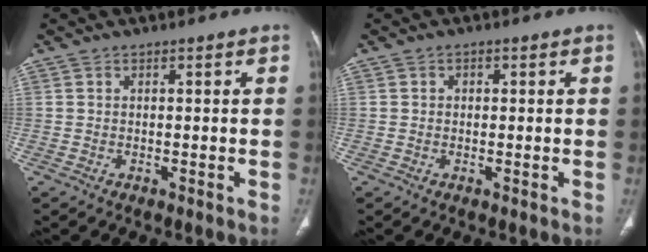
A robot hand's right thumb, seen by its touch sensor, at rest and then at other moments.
{"total": 0.9, "force": [0.1, 0.9, 0.4], "torque": [0.001, 0.003, -0.001]}